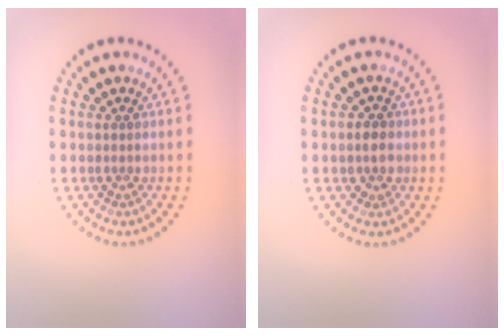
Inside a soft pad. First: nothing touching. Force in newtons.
{"total": 2.0, "press": 1.9, "slide": 0.7}